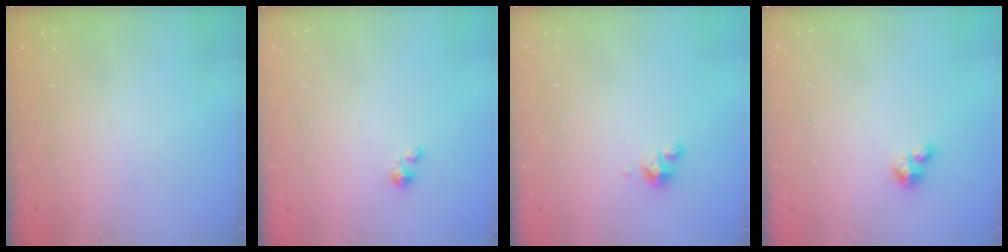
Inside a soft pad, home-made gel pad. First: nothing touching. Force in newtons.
{"total": 1.2, "press": 1.1, "slide": 0.1}
{"total": 2.8, "press": 2.8, "slide": 0.2}
{"total": 2.8, "press": 2.8, "slide": 0.2}